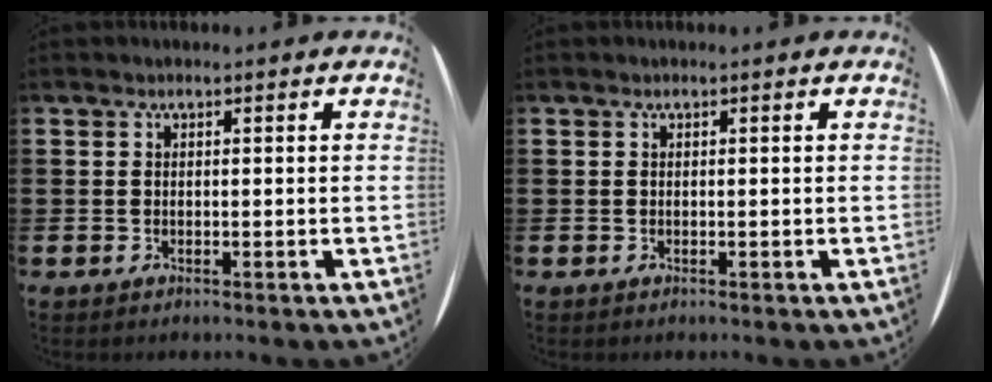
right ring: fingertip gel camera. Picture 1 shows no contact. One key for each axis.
{"total": 0.0}